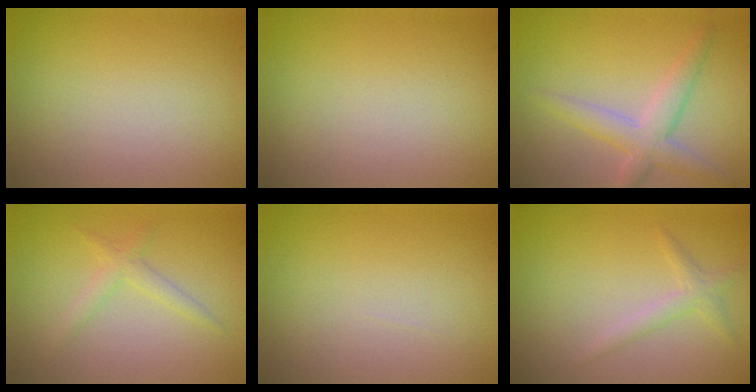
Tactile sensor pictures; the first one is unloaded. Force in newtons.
{"total": 0.0}
{"total": 3.5, "press": 3.5, "slide": 0.3}
{"total": 1.6, "press": 1.6, "slide": 0.1}
{"total": 0.0}
{"total": 1.5, "press": 1.5, "slide": 0.1}